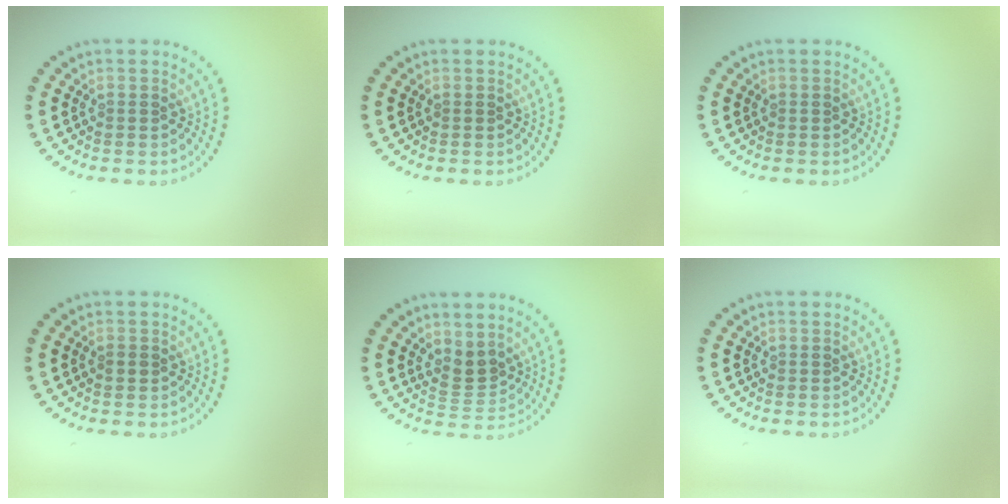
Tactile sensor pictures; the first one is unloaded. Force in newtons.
{"total": 0.0}
{"total": 0.0}
{"total": 0.8, "press": 0.8, "slide": 0.3}
{"total": 2.4, "press": 1.6, "slide": 1.7}
{"total": 0.0}